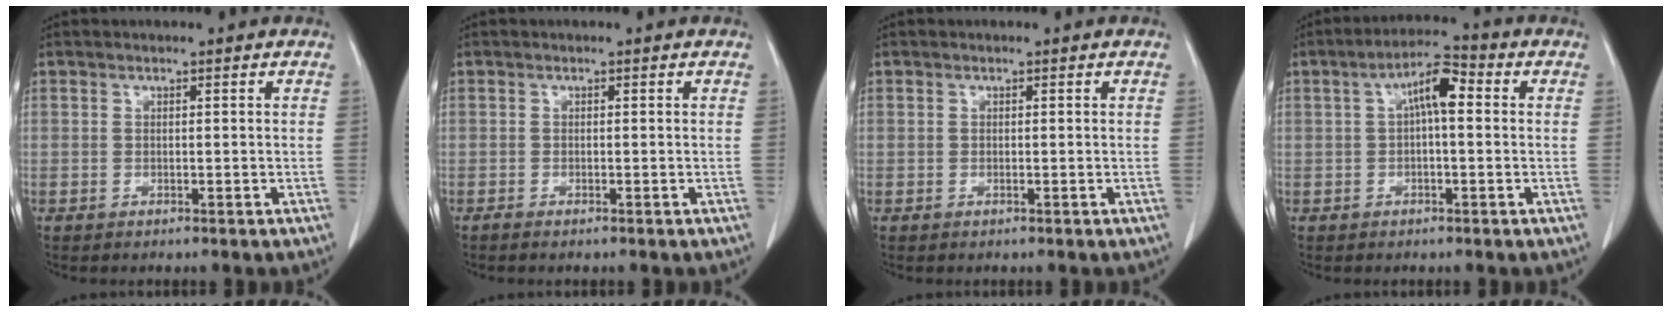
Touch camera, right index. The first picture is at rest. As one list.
[{"total": 0.9, "force": [-0.7, 0.1, 0.5], "torque": [-0.011, -0.002, -0.010]}, {"total": 0.0}, {"total": 6.1, "force": [1.0, 1.6, 5.8], "torque": [-0.102, 0.025, 0.013]}]